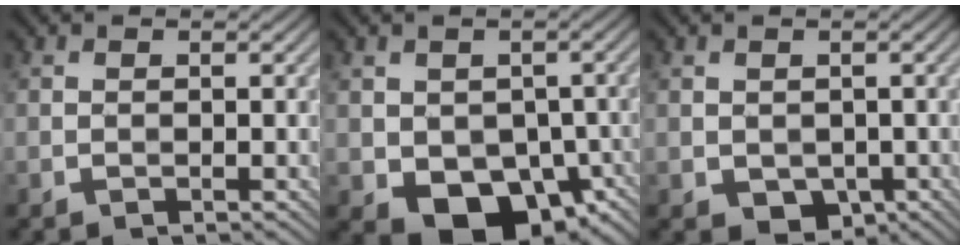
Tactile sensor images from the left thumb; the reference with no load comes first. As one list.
[{"total": 9.8, "force": [-3.0, 7.0, 6.2], "torque": [-0.103, -0.037, -0.034]}, {"total": 3.2, "force": [-0.8, 2.4, 1.9], "torque": [-0.040, -0.012, -0.010]}]